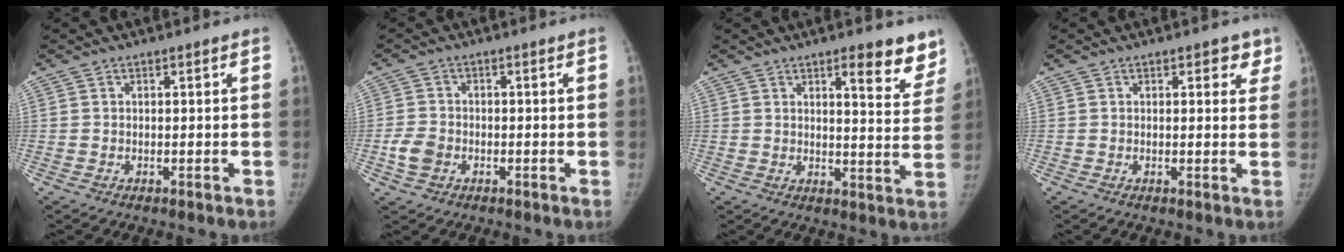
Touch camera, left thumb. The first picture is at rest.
{"total": 4.0, "force": [-1.4, 3.1, 2.1], "torque": [-0.037, 0.009, -0.027]}
{"total": 9.7, "force": [6.8, 2.8, 6.4], "torque": [-0.042, -0.041, 0.083]}
{"total": 3.1, "force": [1.8, 1.8, 1.8], "torque": [0.010, -0.005, 0.016]}